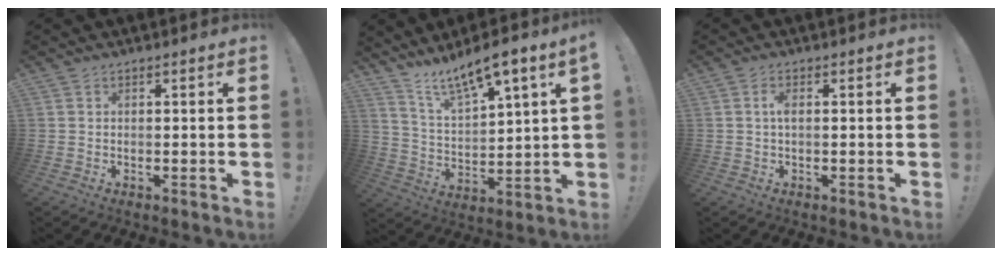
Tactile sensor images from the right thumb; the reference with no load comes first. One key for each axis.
{"total": 10.1, "fx": 8.7, "fy": 1.3, "fz": 5.1, "tx": -0.102, "ty": -0.064, "tz": 0.148}
{"total": 2.1, "fx": 0.0, "fy": 0.7, "fz": 2.0, "tx": -0.032, "ty": 0.002, "tz": -0.004}